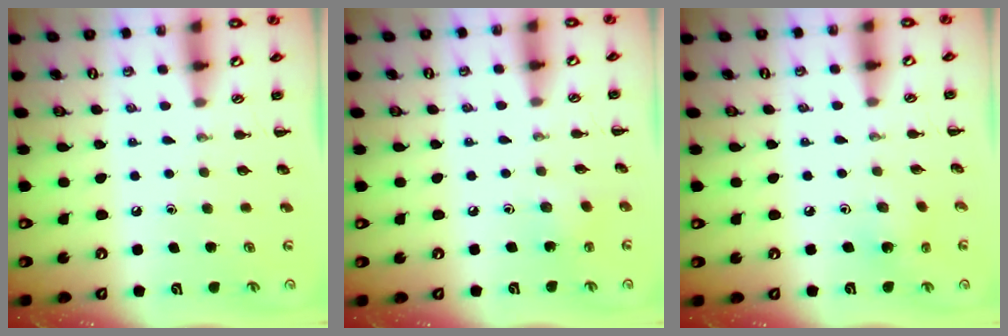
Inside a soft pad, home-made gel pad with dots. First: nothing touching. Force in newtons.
{"total": 2.4, "press": 2.2, "slide": 0.8}
{"total": 3.3, "press": 3.1, "slide": 1.0}